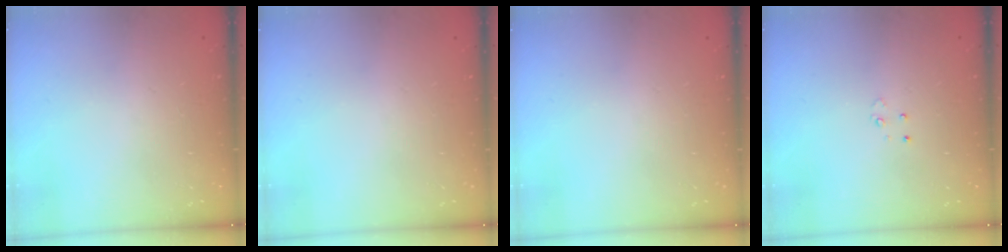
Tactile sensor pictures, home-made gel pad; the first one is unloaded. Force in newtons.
{"total": 0.0}
{"total": 0.0}
{"total": 3.0, "press": 3.0, "slide": 0.4}